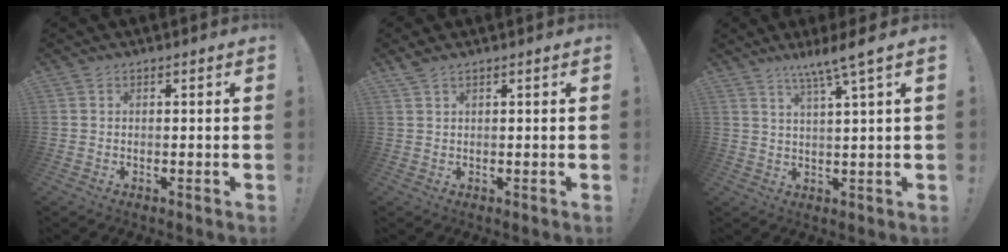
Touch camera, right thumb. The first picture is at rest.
{"total": 1.7, "force": [1.4, 0.4, 1.0], "torque": [-0.024, -0.004, 0.026]}
{"total": 7.1, "force": [4.9, -1.1, 4.9], "torque": [-0.085, -0.034, 0.077]}